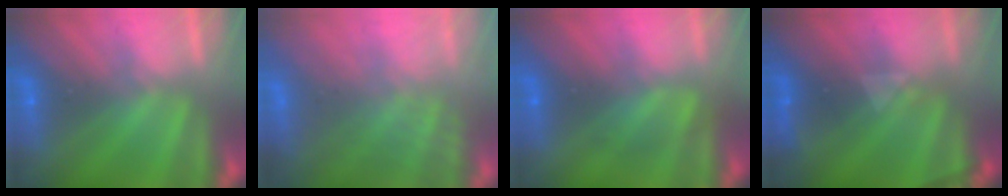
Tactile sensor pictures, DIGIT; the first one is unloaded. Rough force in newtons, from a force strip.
{"total": 8.9}
{"total": 2.5}
{"total": 2.3}